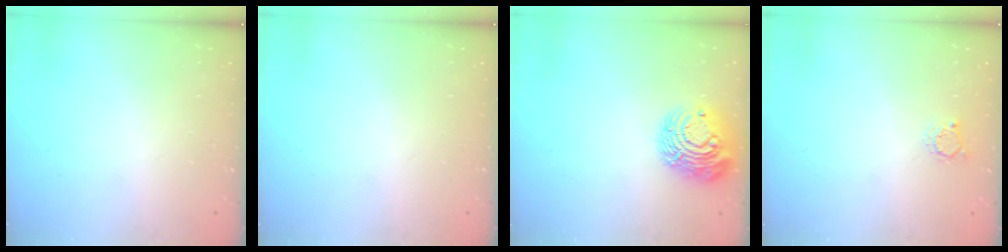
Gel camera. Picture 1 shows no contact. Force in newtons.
{"total": 0.0}
{"total": 11.9, "press": 11.8, "slide": 1.1}
{"total": 3.4, "press": 3.4, "slide": 0.5}